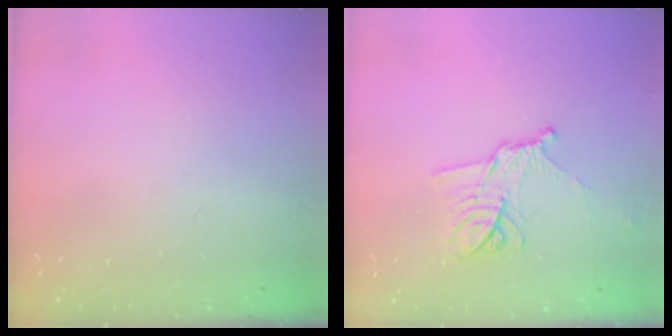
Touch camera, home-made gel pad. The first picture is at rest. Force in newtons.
{"total": 11.3, "press": 11.3, "slide": 0.7}